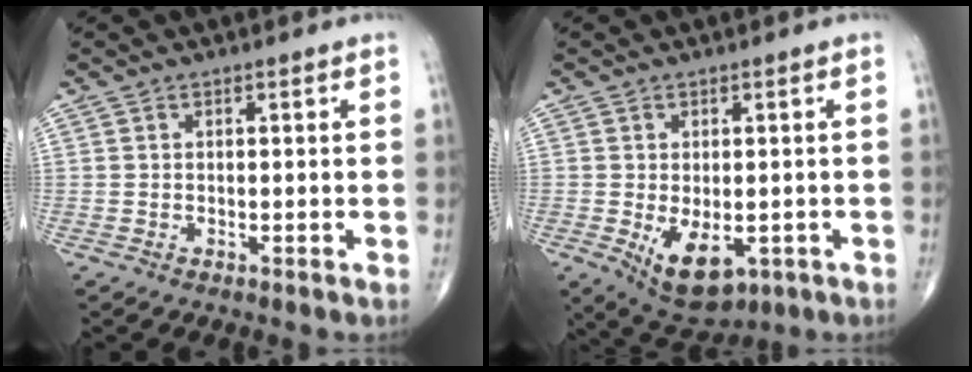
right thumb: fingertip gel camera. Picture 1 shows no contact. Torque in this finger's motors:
{"motor_torque": [-0.43, 0.76, 0.38, 0.26, 0.13]}